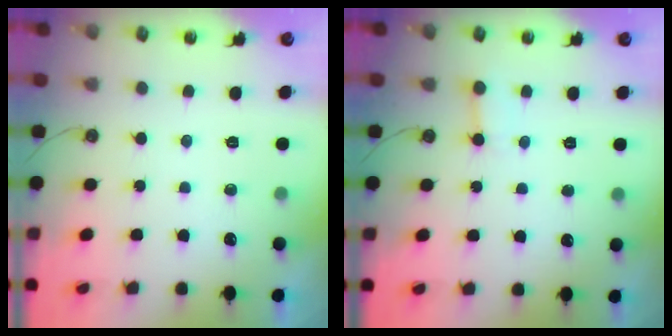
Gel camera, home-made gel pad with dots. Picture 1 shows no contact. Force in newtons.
{"total": 2.9, "press": 2.9, "slide": 0.3}